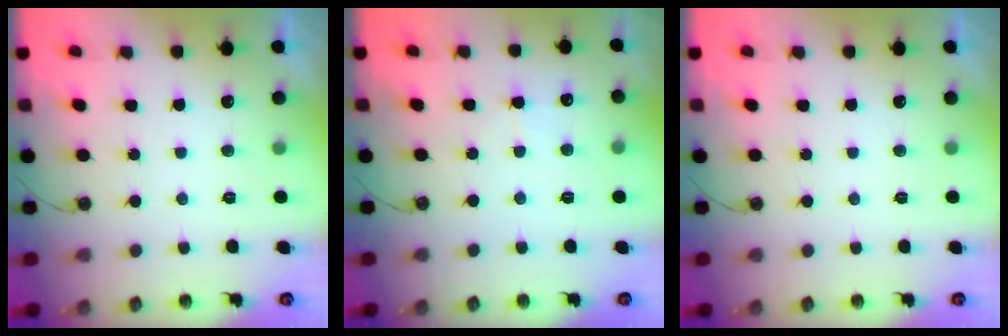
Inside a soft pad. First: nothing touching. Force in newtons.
{"total": 3.8, "press": 3.7, "slide": 0.7}
{"total": 0.0}